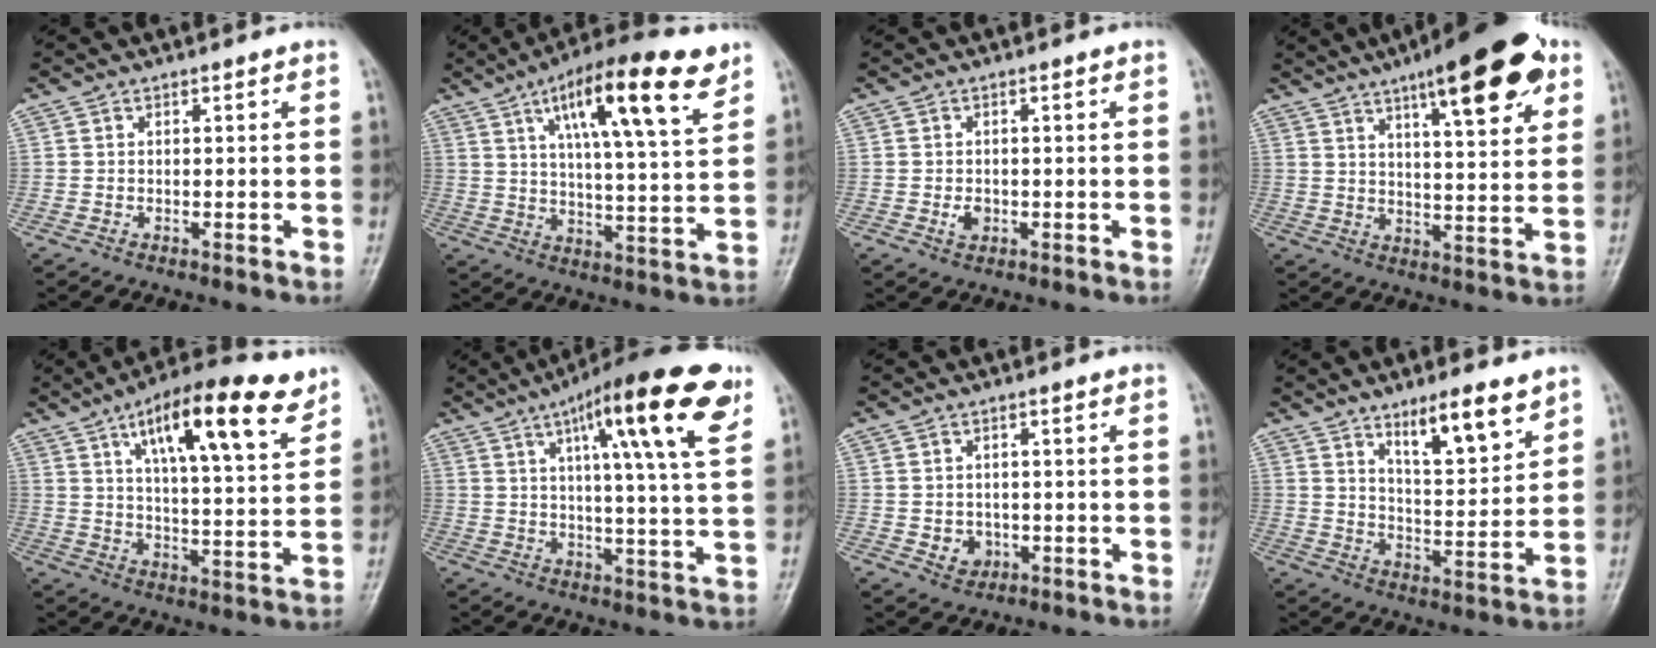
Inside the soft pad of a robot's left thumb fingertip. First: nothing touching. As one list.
[{"total": 18.9, "force": [10.0, 4.5, 15.3], "torque": [-0.221, -0.028, 0.156]}, {"total": 2.1, "force": [-0.5, 1.6, 1.2], "torque": [-0.017, 0.001, -0.006]}, {"total": 18.8, "force": [10.2, 5.1, 14.9], "torque": [-0.186, -0.031, 0.146]}, {"total": 19.0, "force": [10.5, 5.6, 14.8], "torque": [-0.202, -0.034, 0.163]}, {"total": 19.1, "force": [9.3, 3.1, 16.4], "torque": [-0.226, -0.020, 0.130]}, {"total": 3.5, "force": [-0.7, 3.1, 1.5], "torque": [-0.009, 0.002, -0.002]}, {"total": 11.1, "force": [7.3, 2.9, 7.8], "torque": [-0.106, -0.051, 0.123]}]